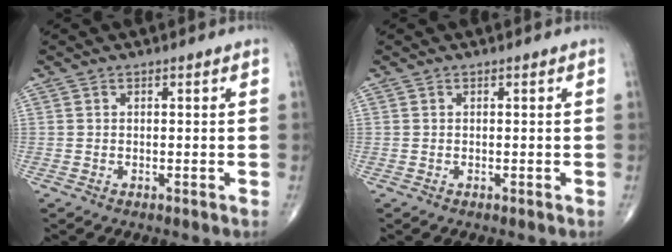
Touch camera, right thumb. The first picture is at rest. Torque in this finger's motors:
{"motor_torque": [0.01, 0.01, 0.00, 0.00, 0.00]}